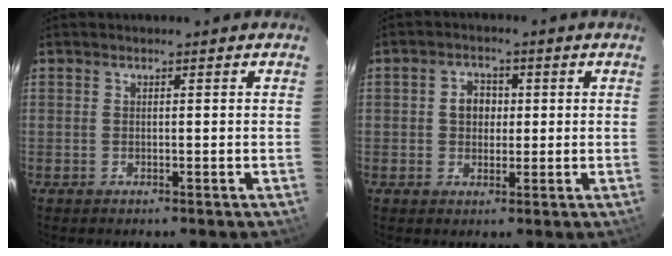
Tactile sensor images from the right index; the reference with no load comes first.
{"total": 4.1, "force": [0.2, 3.5, 2.0], "torque": [-0.031, 0.014, 0.005]}